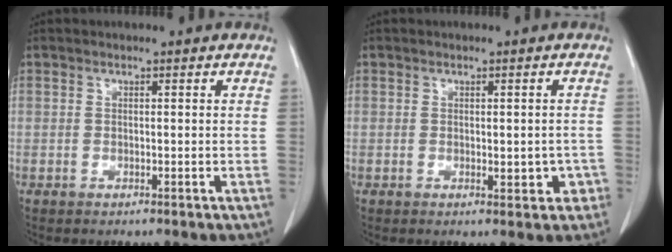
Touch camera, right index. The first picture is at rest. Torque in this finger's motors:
{"motor_torque": [0.30, 0.06, 0.11, 0.05]}